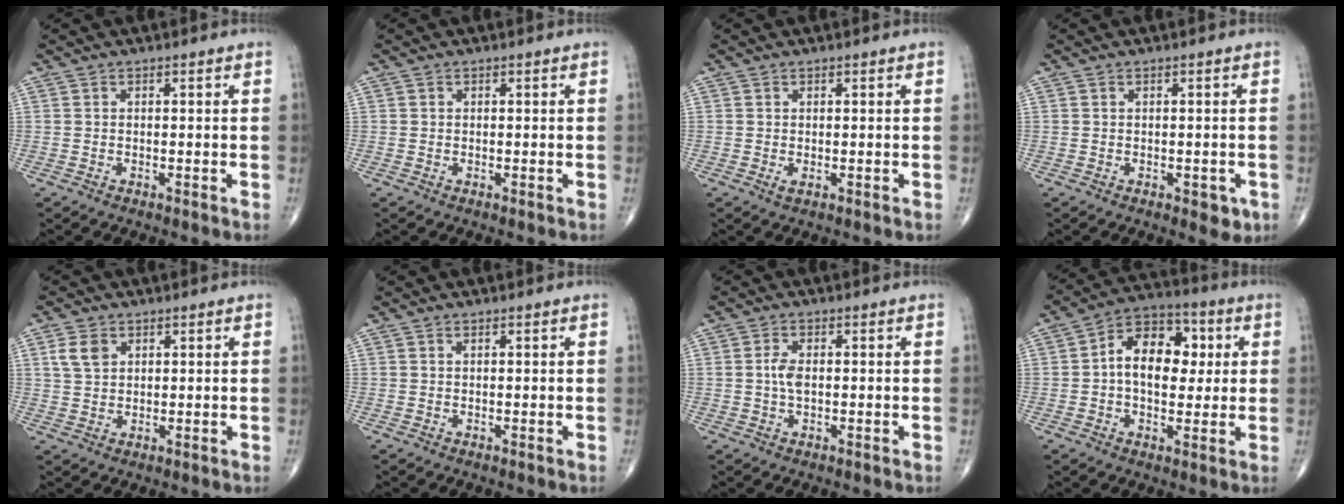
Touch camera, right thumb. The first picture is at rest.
{"total": 0.0}
{"total": 0.9, "force": [0.0, 0.4, 0.8], "torque": [-0.014, -0.004, 0.001]}
{"total": 2.8, "force": [-1.0, 1.5, 2.1], "torque": [-0.009, -0.001, -0.008]}
{"total": 4.2, "force": [1.8, 3.0, 2.5], "torque": [-0.041, -0.002, 0.038]}
{"total": 0.0}
{"total": 2.9, "force": [0.1, 1.5, 2.5], "torque": [-0.054, 0.002, 0.000]}
{"total": 13.4, "force": [1.6, 8.7, 10.0], "torque": [-0.124, 0.019, 0.016]}